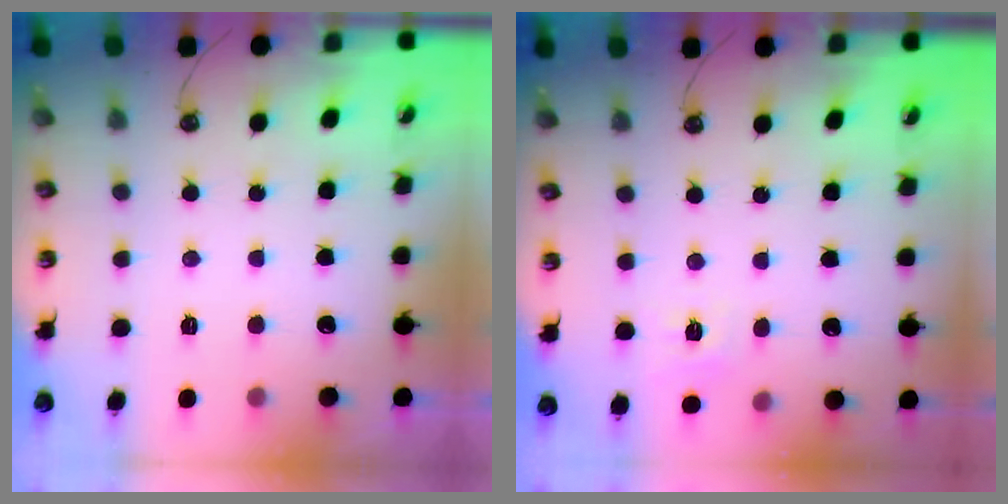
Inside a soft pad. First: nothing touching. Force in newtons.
{"total": 6.0, "press": 5.9, "slide": 0.5}